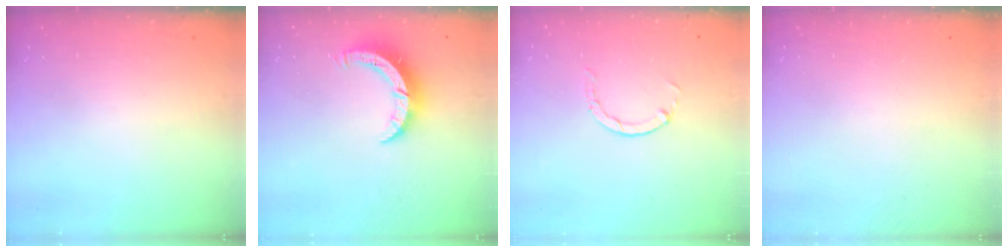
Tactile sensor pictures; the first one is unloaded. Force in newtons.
{"total": 8.2, "press": 8.2, "slide": 0.2}
{"total": 0.6, "press": 0.6, "slide": 0.2}
{"total": 0.0}